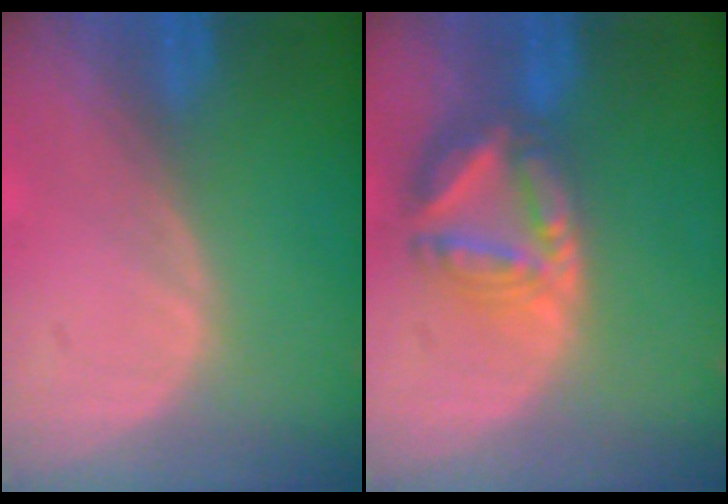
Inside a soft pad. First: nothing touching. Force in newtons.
{"total": 8.3, "press": 7.1, "slide": 4.2}